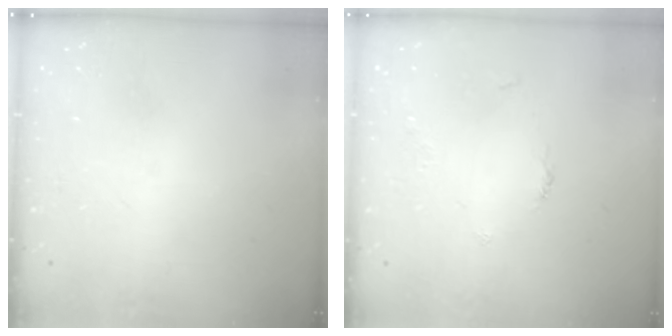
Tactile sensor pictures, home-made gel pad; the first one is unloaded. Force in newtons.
{"total": 2.5, "press": 2.5, "slide": 0.4}